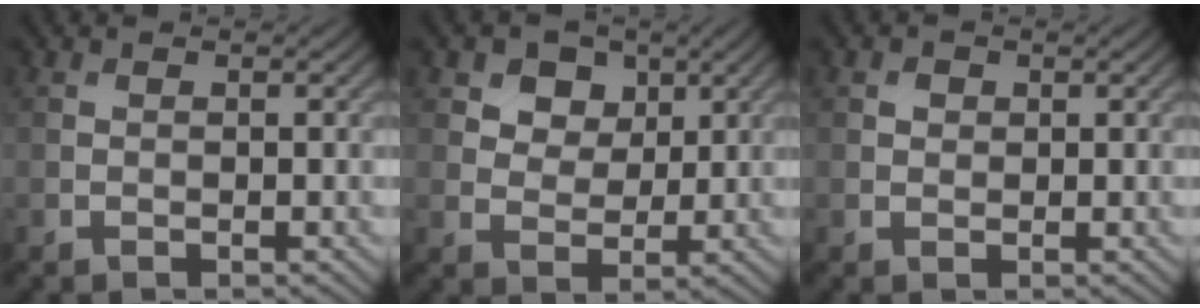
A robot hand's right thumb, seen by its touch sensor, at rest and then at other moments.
{"total": 6.4, "force": [3.5, 4.4, 2.9], "torque": [-0.071, -0.013, 0.069]}
{"total": 1.0, "force": [0.4, 0.8, 0.4], "torque": [-0.006, -0.002, 0.005]}